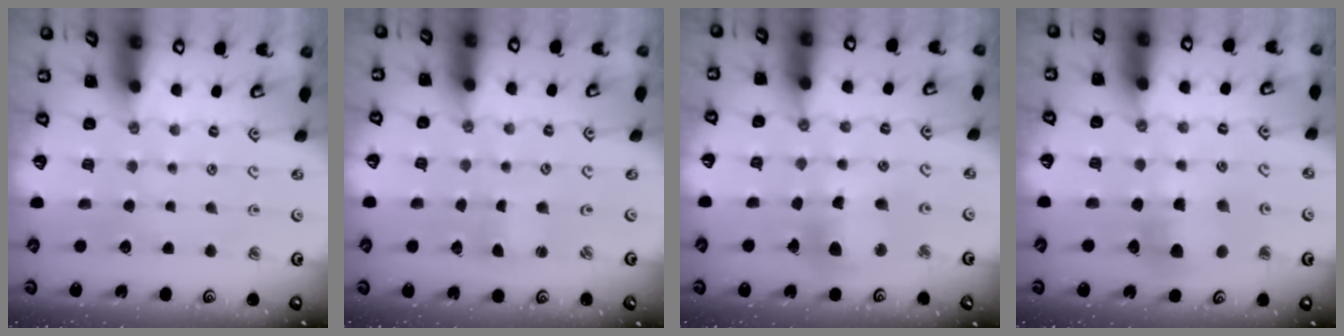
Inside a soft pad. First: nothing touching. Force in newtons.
{"total": 1.1, "press": 1.1, "slide": 0.1}
{"total": 11.1, "press": 10.9, "slide": 2.1}
{"total": 6.1, "press": 6.1, "slide": 0.5}